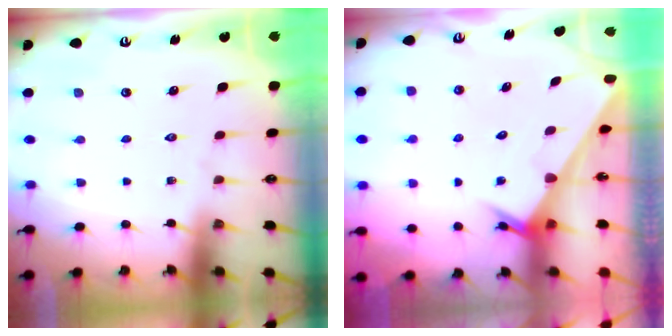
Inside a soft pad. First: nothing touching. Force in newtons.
{"total": 2.5, "press": 2.5, "slide": 0.1}